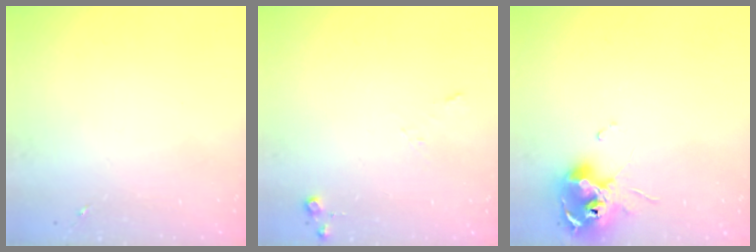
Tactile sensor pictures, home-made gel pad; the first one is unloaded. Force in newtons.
{"total": 6.2, "press": 6.2, "slide": 0.5}
{"total": 12.2, "press": 12.1, "slide": 1.3}